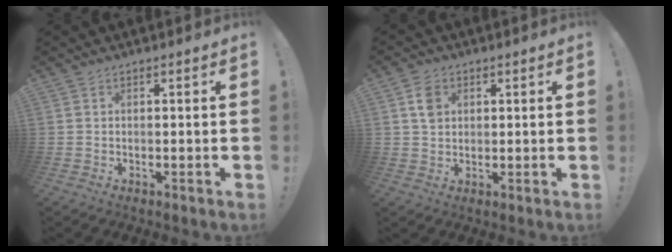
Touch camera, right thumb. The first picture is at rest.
{"total": 5.1, "force": [1.6, 3.9, 2.8], "torque": [-0.037, 0.001, 0.031]}